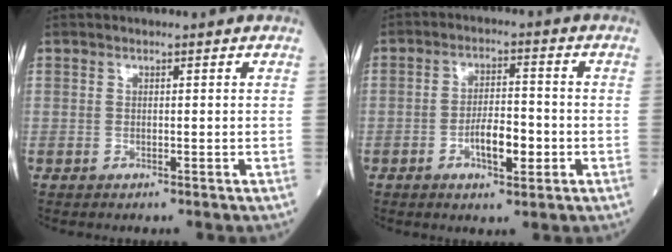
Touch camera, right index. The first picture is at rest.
{"total": 6.0, "force": [-2.0, 2.0, 5.3], "torque": [-0.090, 0.006, -0.032]}